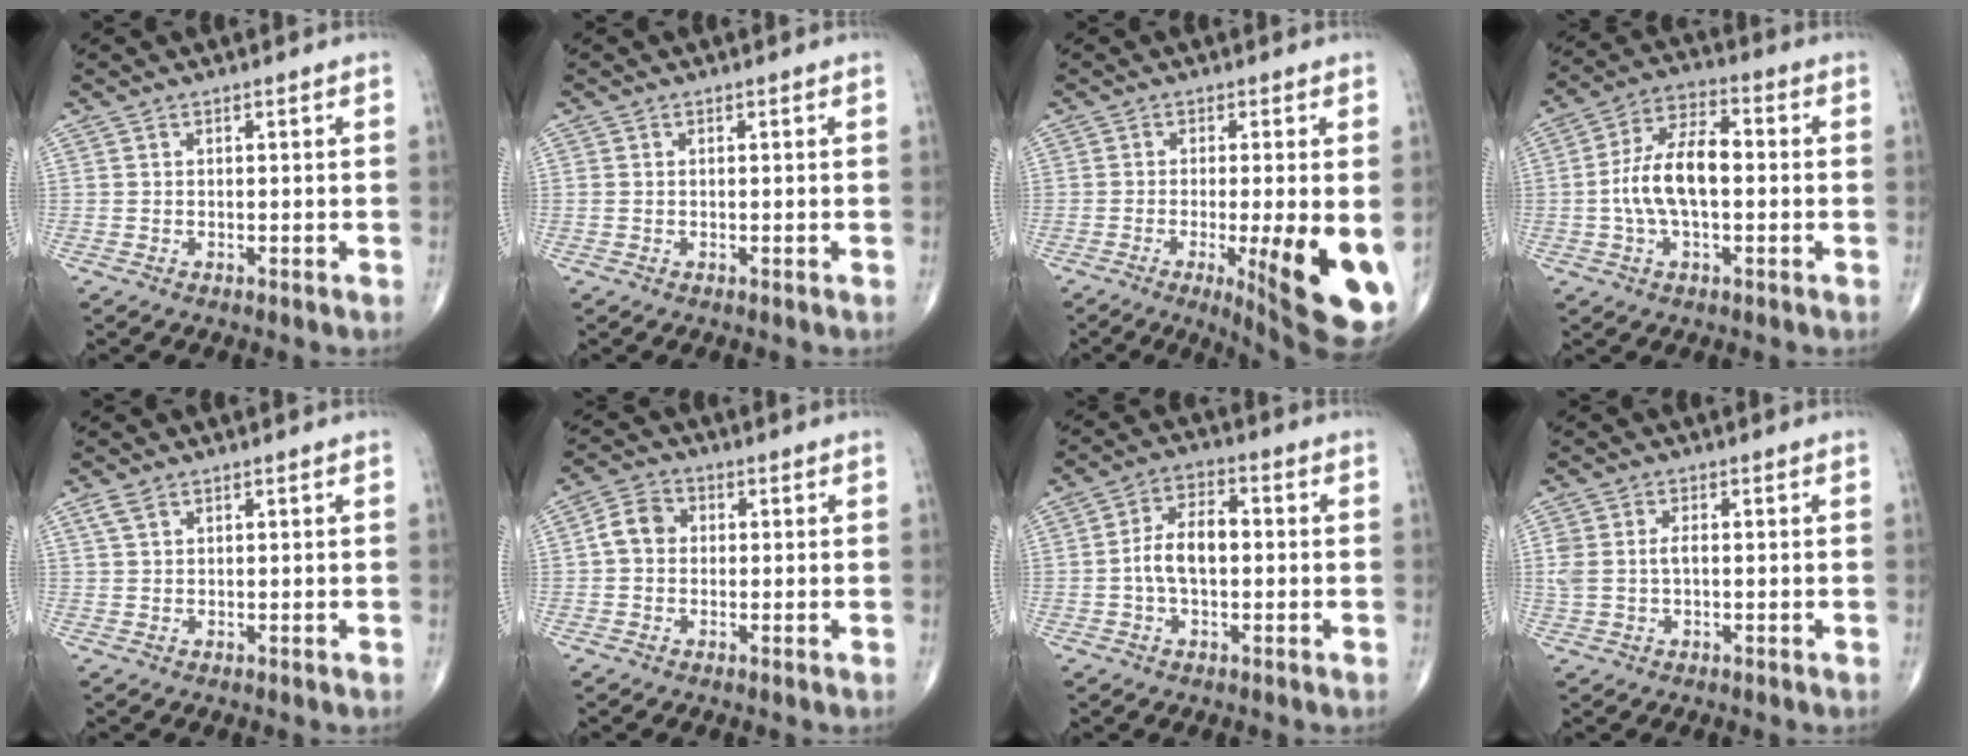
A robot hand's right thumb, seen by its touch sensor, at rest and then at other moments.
{"total": 0.5, "force": [0.0, 0.4, 0.3], "torque": [-0.009, 0.005, 0.003]}
{"total": 16.7, "force": [-4.2, 3.7, 15.7], "torque": [-0.174, -0.026, -0.045]}
{"total": 12.1, "force": [-0.7, 6.0, 10.4], "torque": [-0.198, 0.030, -0.020]}
{"total": 1.9, "force": [1.2, 1.0, 1.1], "torque": [-0.027, 0.008, 0.029]}
{"total": 4.9, "force": [0.2, 4.1, 2.7], "torque": [-0.039, 0.014, -0.007]}
{"total": 8.0, "force": [-0.4, 4.4, 6.6], "torque": [-0.119, 0.022, -0.016]}
{"total": 4.3, "force": [0.2, 2.6, 3.4], "torque": [-0.087, 0.013, 0.007]}